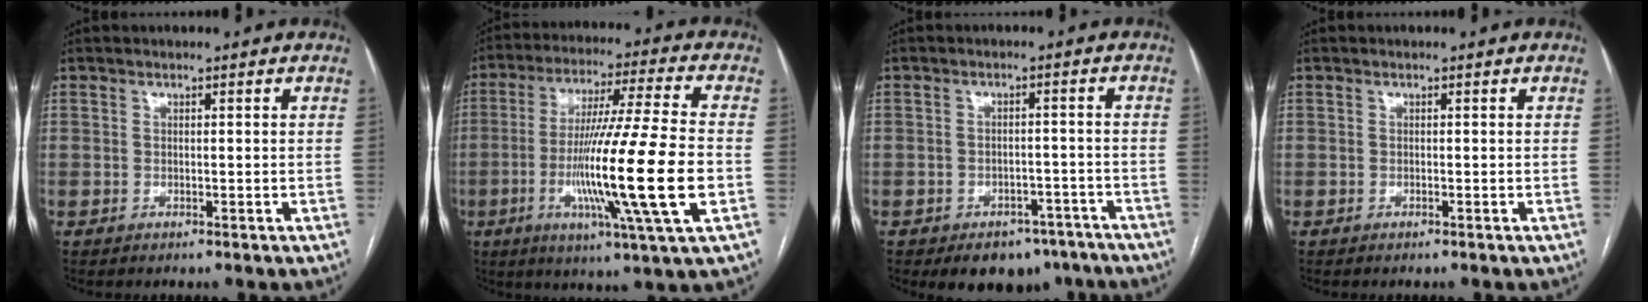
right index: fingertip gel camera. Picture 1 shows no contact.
{"total": 19.5, "force": [-4.2, -0.9, 19.0], "torque": [-0.337, -0.020, -0.080]}
{"total": 12.9, "force": [-9.7, 6.2, 5.8], "torque": [-0.070, 0.013, -0.135]}
{"total": 0.0}